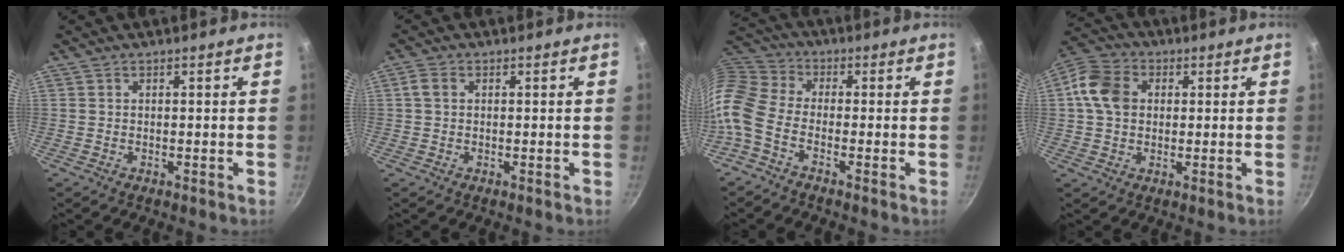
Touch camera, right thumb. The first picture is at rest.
{"total": 2.2, "force": [0.4, 1.6, 1.4], "torque": [-0.027, 0.005, 0.006]}
{"total": 9.8, "force": [-3.8, 6.1, 6.6], "torque": [-0.145, 0.038, -0.103]}
{"total": 9.3, "force": [1.3, 7.2, 5.6], "torque": [-0.088, 0.011, 0.008]}